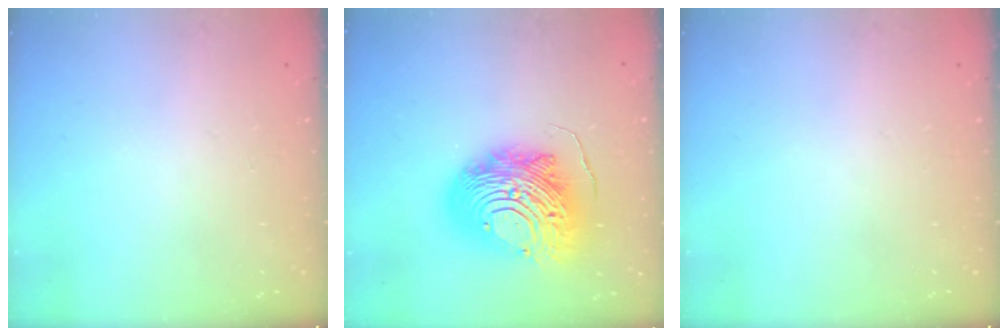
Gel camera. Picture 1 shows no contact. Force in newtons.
{"total": 20.1, "press": 20.0, "slide": 2.0}
{"total": 0.0}